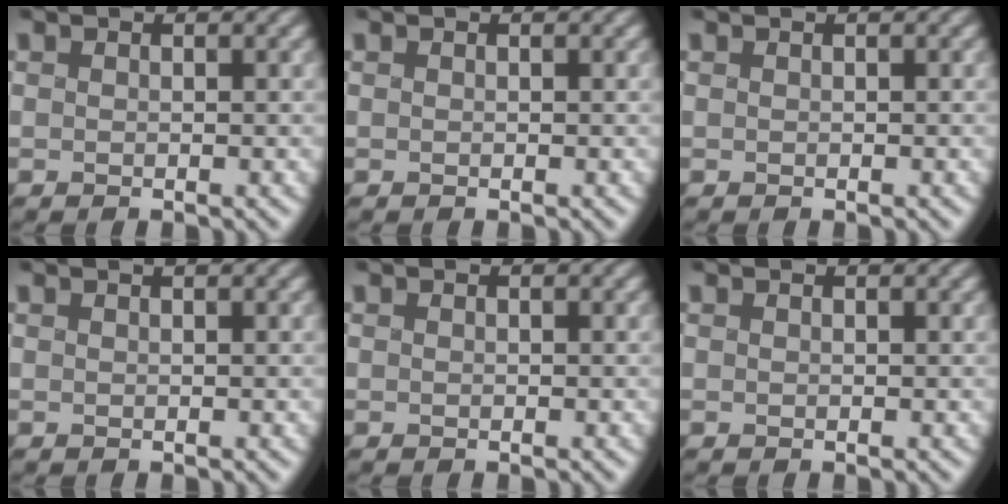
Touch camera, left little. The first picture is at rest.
{"total": 0.0}
{"total": 0.6, "force": [0.4, 0.2, 0.5], "torque": [-0.005, -0.001, 0.002]}
{"total": 1.4, "force": [0.9, 0.5, 1.0], "torque": [0.000, 0.009, -0.002]}
{"total": 0.0}
{"total": 0.8, "force": [0.6, 0.3, 0.4], "torque": [0.004, 0.003, -0.004]}